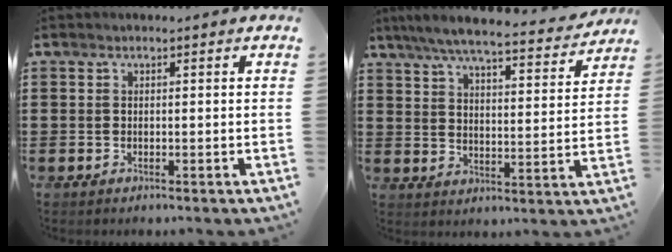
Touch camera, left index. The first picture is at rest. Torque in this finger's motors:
{"motor_torque": [0.99, -1.15, 0.85, 0.21]}